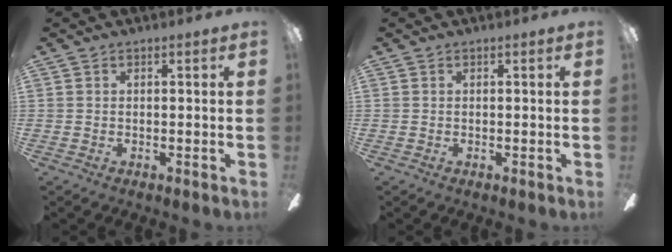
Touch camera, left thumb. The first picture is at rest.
{"total": 0.0}